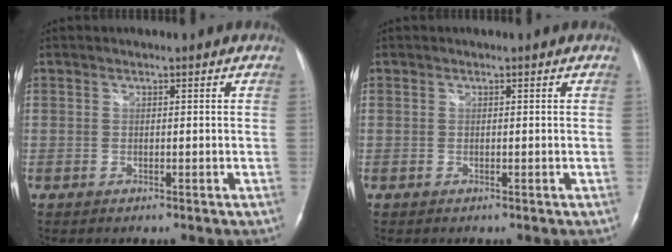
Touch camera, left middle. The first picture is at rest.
{"total": 0.0}